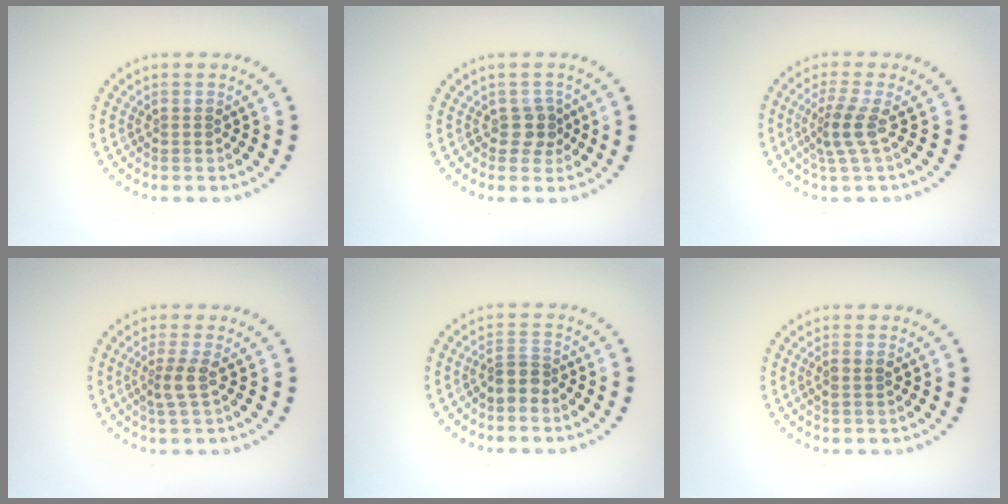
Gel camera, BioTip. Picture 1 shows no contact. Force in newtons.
{"total": 1.8, "press": 1.5, "slide": 0.9}
{"total": 2.6, "press": 1.9, "slide": 1.8}
{"total": 2.0, "press": 1.5, "slide": 1.3}
{"total": 2.1, "press": 1.7, "slide": 1.3}
{"total": 1.2, "press": 1.1, "slide": 0.4}